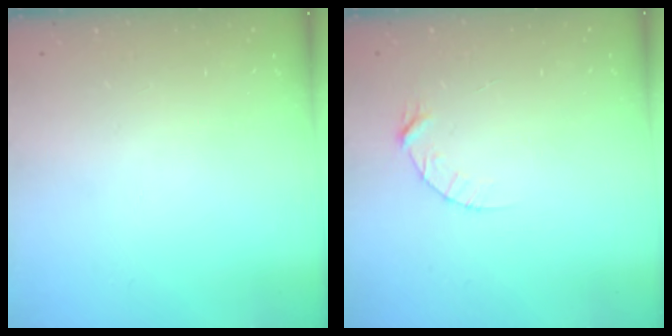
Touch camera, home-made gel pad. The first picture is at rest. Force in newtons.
{"total": 4.4, "press": 4.4, "slide": 0.4}